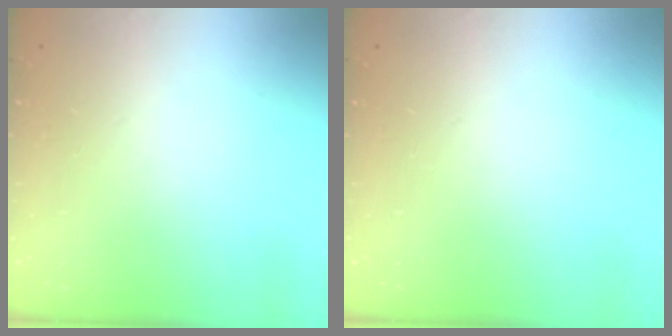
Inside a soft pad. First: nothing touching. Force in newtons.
{"total": 0.0}